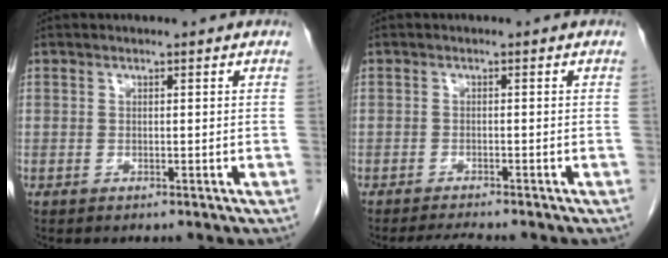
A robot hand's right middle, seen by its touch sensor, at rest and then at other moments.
{"total": 3.0, "force": [-2.8, -0.6, 1.1], "torque": [-0.023, -0.013, -0.048]}